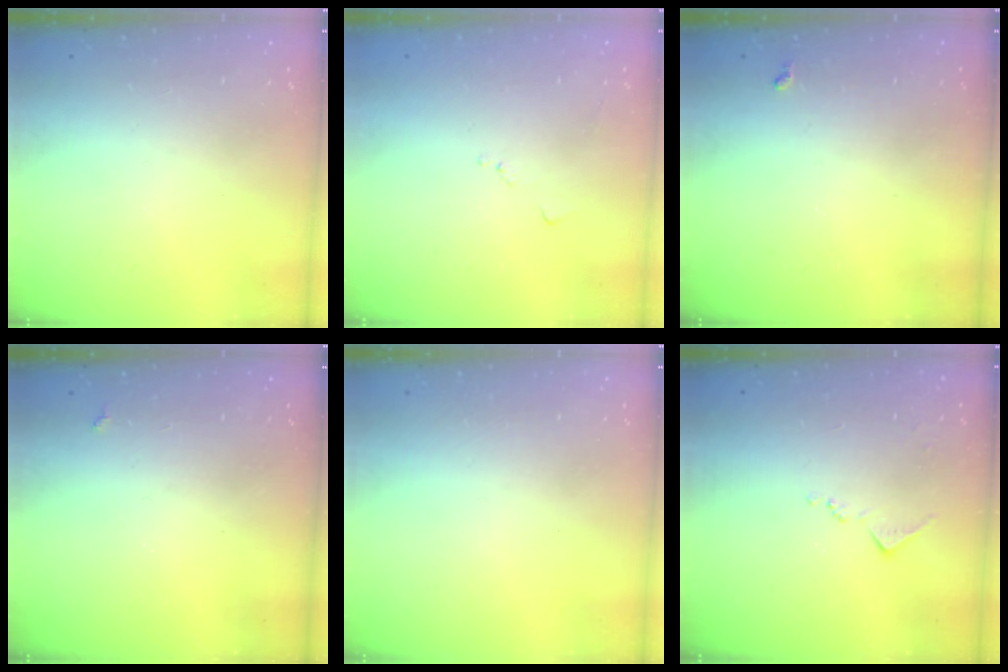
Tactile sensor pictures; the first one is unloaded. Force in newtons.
{"total": 6.1, "press": 6.0, "slide": 0.6}
{"total": 2.8, "press": 2.8, "slide": 0.5}
{"total": 1.7, "press": 1.7, "slide": 0.4}
{"total": 0.0}
{"total": 7.5, "press": 7.4, "slide": 0.8}